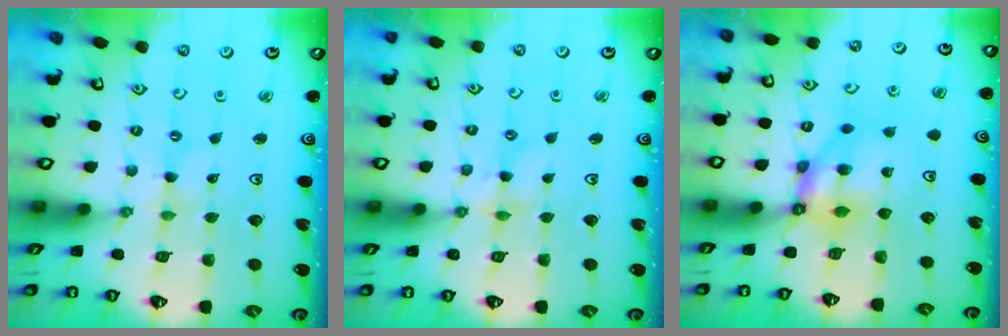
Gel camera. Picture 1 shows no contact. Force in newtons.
{"total": 3.0, "press": 3.0, "slide": 0.4}
{"total": 7.1, "press": 7.1, "slide": 0.2}